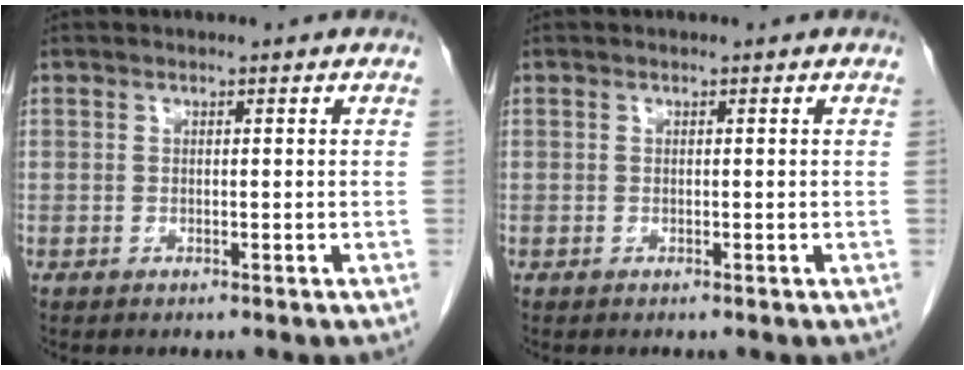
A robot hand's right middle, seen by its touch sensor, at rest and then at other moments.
{"total": 0.0}